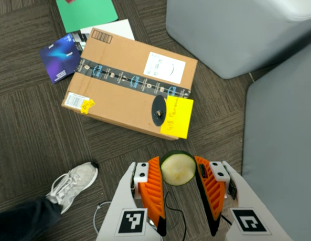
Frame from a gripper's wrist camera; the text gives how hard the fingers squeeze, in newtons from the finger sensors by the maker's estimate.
{"total": 9.7, "left": 9.9, "right": 9.5}